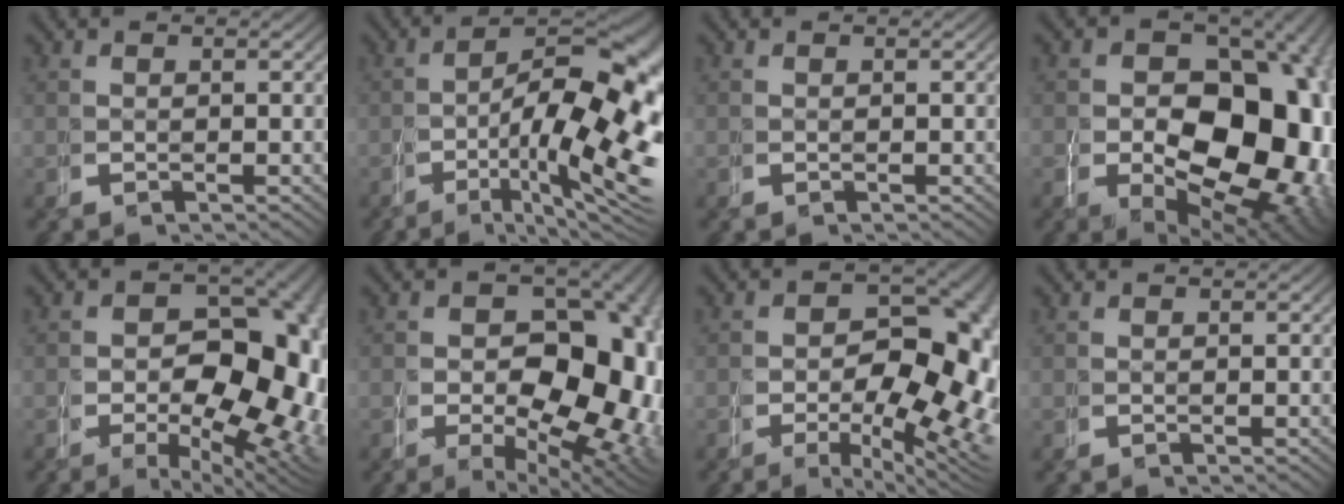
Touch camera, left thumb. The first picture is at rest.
{"total": 13.9, "force": [-2.4, 7.8, 11.2], "torque": [-0.164, -0.055, -0.018]}
{"total": 0.0}
{"total": 19.2, "force": [-2.7, 13.3, 13.5], "torque": [-0.213, -0.082, -0.009]}
{"total": 13.6, "force": [-2.7, 9.0, 9.8], "torque": [-0.142, -0.066, -0.015]}
{"total": 14.8, "force": [-2.2, 10.4, 10.3], "torque": [-0.153, -0.068, -0.008]}
{"total": 12.3, "force": [-3.1, 7.6, 9.1], "torque": [-0.123, -0.058, -0.025]}
{"total": 0.0}